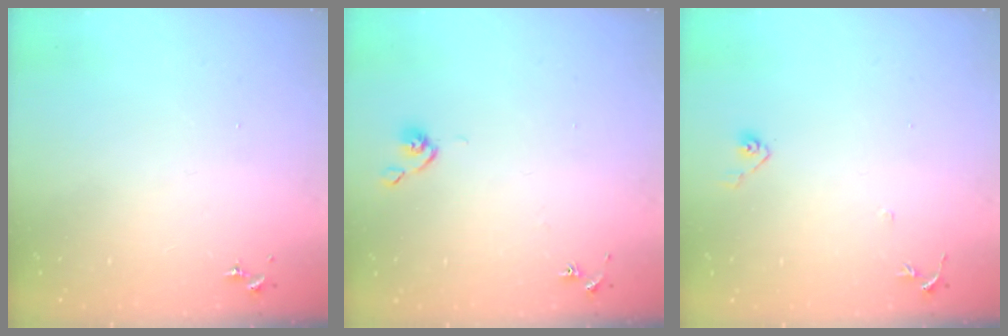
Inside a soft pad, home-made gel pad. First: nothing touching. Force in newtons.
{"total": 4.9, "press": 4.9, "slide": 0.7}
{"total": 4.8, "press": 4.7, "slide": 1.0}